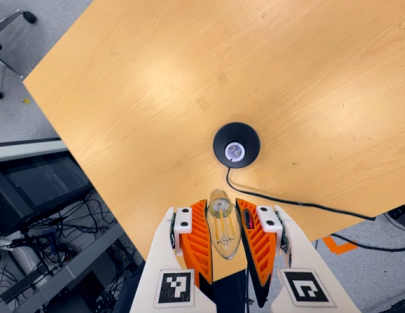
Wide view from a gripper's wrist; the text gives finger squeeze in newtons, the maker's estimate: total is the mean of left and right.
{"total": 20.7, "left": 22.1, "right": 19.3}